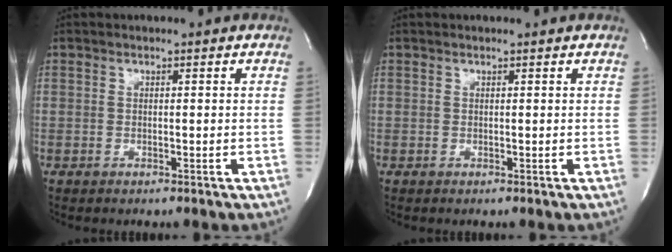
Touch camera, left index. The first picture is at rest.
{"total": 0.6, "force": [0.6, 0.0, 0.1], "torque": [-0.004, 0.002, 0.008]}